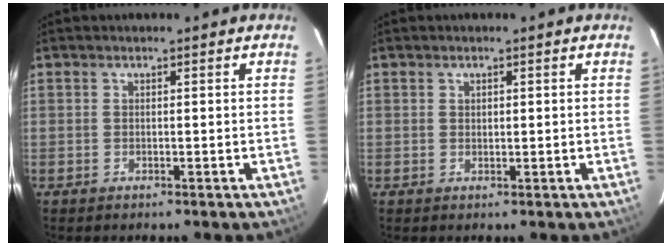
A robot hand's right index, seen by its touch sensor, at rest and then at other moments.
{"total": 0.8, "force": [0.4, 0.6, 0.4], "torque": [-0.006, 0.003, 0.008]}